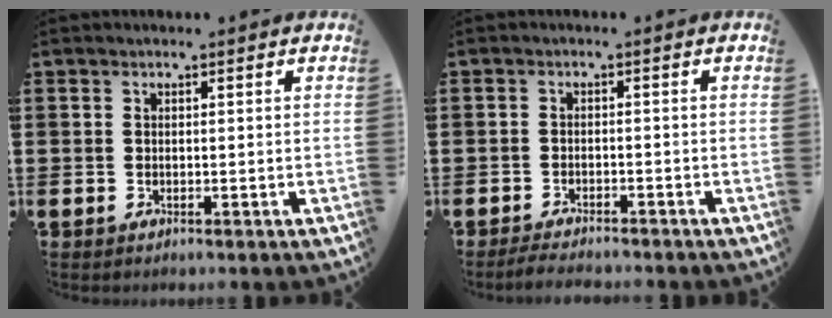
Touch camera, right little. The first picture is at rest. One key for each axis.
{"total": 1.7, "fx": -1.7, "fy": 0.1, "fz": 0.4, "tx": -0.008, "ty": 0.004, "tz": -0.034}